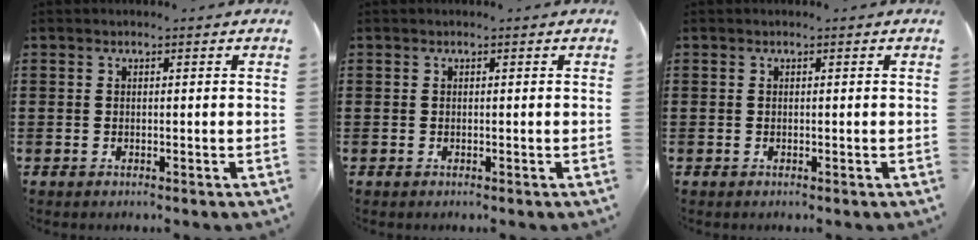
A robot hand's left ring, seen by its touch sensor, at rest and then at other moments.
{"total": 0.0}
{"total": 0.0}